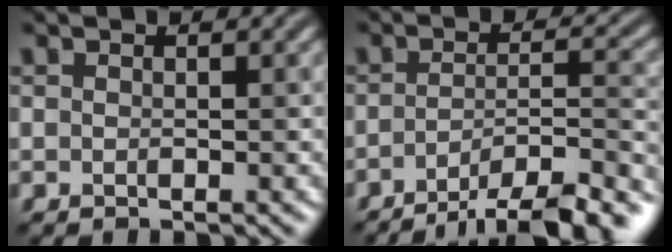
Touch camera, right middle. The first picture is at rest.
{"total": 9.8, "force": [-7.1, 2.5, 6.2], "torque": [-0.085, 0.003, -0.105]}